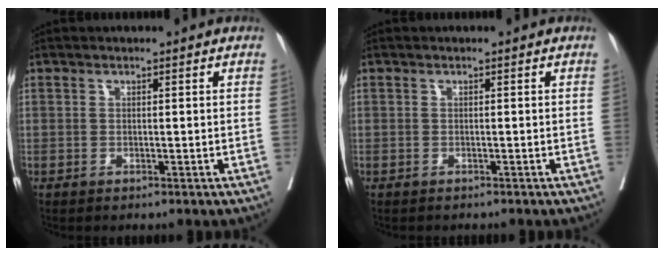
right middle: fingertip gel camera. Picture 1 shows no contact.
{"total": 1.1, "force": [-1.0, 0.4, 0.3], "torque": [-0.011, -0.001, -0.014]}